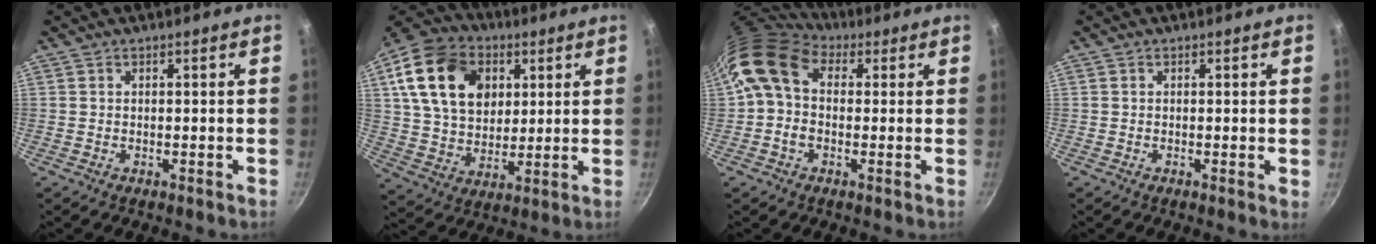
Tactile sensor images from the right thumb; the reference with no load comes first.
{"total": 20.4, "force": [6.4, 14.9, 12.2], "torque": [-0.190, -0.002, 0.112]}
{"total": 11.5, "force": [2.2, 8.3, 7.6], "torque": [-0.129, 0.013, 0.021]}
{"total": 0.9, "force": [0.0, 0.0, 0.9], "torque": [-0.011, -0.003, -0.003]}